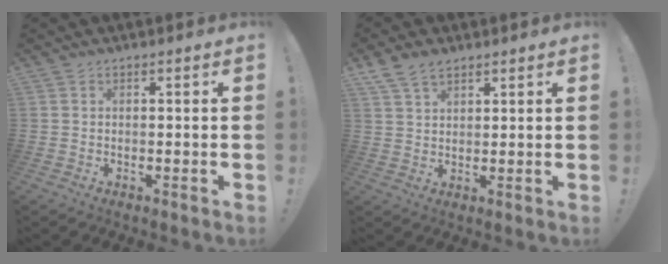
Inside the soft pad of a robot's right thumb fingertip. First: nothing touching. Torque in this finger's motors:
{"motor_torque": [-0.56, 1.03, 0.78, 0.63, 0.05]}